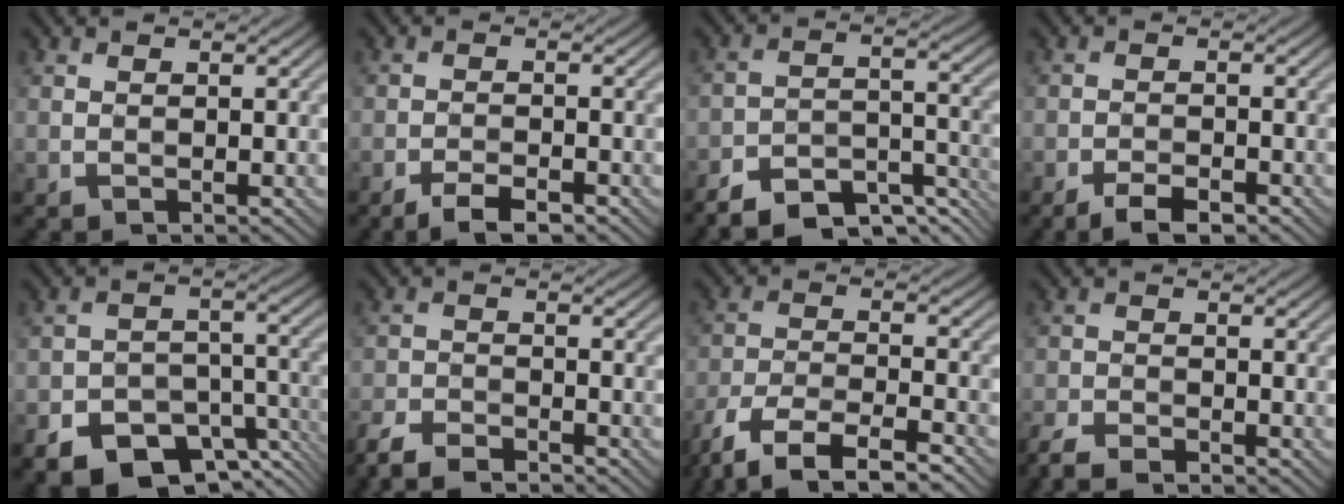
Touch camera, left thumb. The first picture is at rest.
{"total": 3.5, "force": [-2.7, 0.7, 2.1], "torque": [-0.042, 0.006, -0.049]}
{"total": 9.6, "force": [-8.3, 2.8, 3.9], "torque": [-0.067, 0.000, -0.140]}
{"total": 3.8, "force": [-2.9, 1.0, 2.2], "torque": [-0.040, 0.005, -0.051]}
{"total": 9.4, "force": [-6.6, 5.1, 4.4], "torque": [-0.073, -0.015, -0.108]}
{"total": 4.9, "force": [-4.4, 0.9, 1.9], "torque": [-0.044, -0.006, -0.091]}
{"total": 8.4, "force": [-6.7, 2.2, 4.6], "torque": [-0.098, -0.001, -0.132]}
{"total": 4.1, "force": [-3.6, 0.6, 1.8], "torque": [-0.045, -0.007, -0.076]}